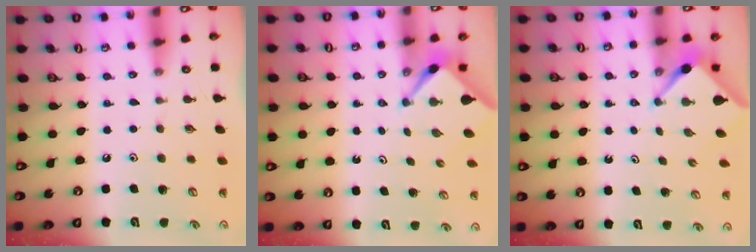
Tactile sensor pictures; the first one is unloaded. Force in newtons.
{"total": 2.4, "press": 2.4, "slide": 0.3}
{"total": 3.9, "press": 3.9, "slide": 0.3}